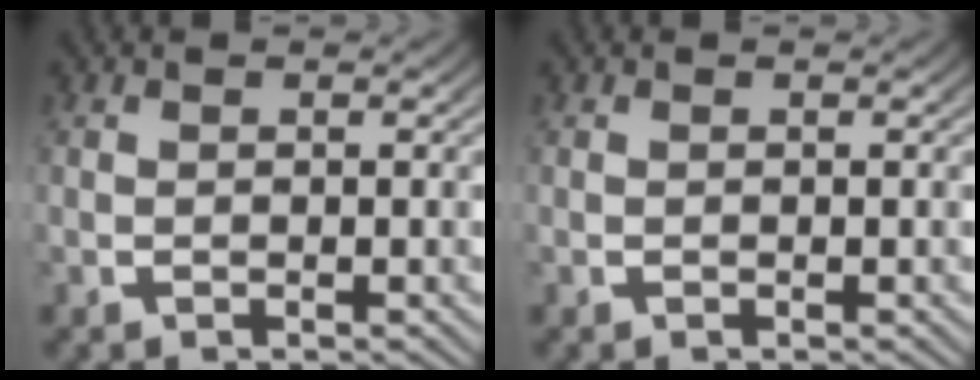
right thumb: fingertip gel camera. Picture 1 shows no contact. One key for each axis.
{"total": 0.0}